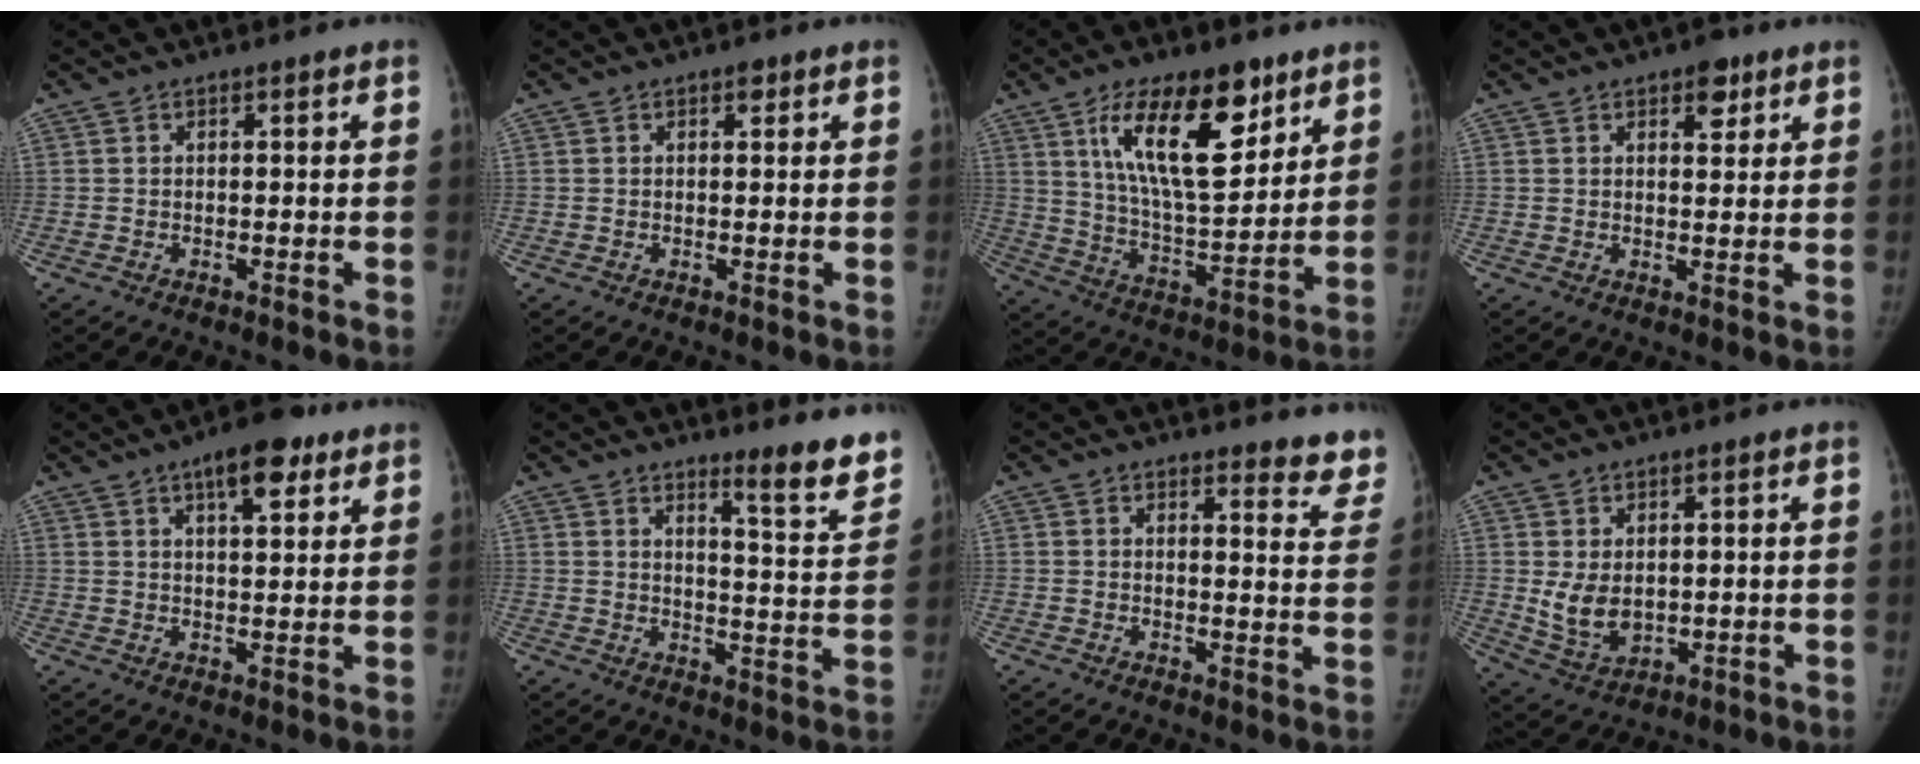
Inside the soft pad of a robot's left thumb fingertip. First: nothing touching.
{"total": 1.3, "force": [0.7, 0.7, 0.8], "torque": [-0.005, -0.001, 0.008]}
{"total": 19.9, "force": [10.1, 8.3, 15.0], "torque": [-0.206, -0.052, 0.181]}
{"total": 4.4, "force": [2.6, 2.3, 2.8], "torque": [-0.017, -0.011, 0.032]}
{"total": 9.5, "force": [5.4, 3.8, 6.8], "torque": [-0.080, -0.018, 0.077]}
{"total": 10.9, "force": [8.5, 1.6, 6.7], "torque": [-0.060, -0.075, 0.110]}
{"total": 9.2, "force": [8.9, 2.1, 1.1], "torque": [0.029, -0.084, 0.071]}
{"total": 6.8, "force": [0.6, 4.8, 4.7], "torque": [-0.069, -0.018, 0.028]}